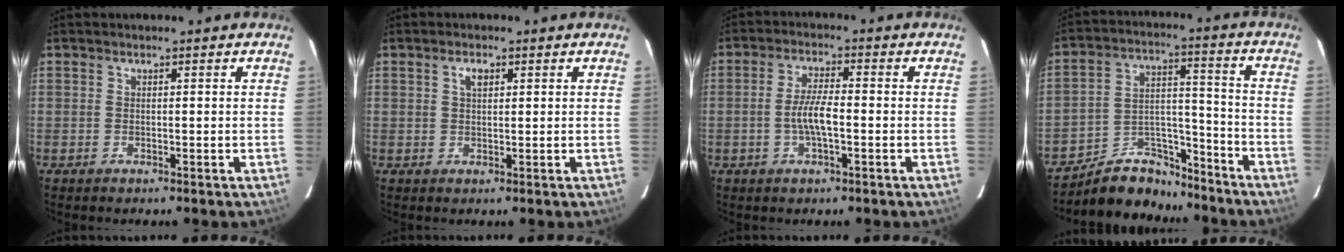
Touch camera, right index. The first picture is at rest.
{"total": 2.1, "force": [0.8, 1.1, 1.5], "torque": [-0.027, 0.006, 0.014]}
{"total": 5.5, "force": [-1.4, 1.4, 5.2], "torque": [-0.102, 0.004, -0.026]}
{"total": 12.5, "force": [-10.9, 5.5, 2.5], "torque": [-0.048, 0.055, -0.173]}